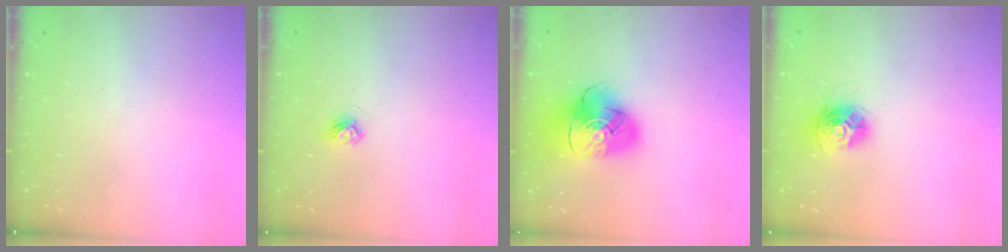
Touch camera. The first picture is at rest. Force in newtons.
{"total": 3.7, "press": 3.6, "slide": 0.4}
{"total": 13.9, "press": 13.8, "slide": 1.7}
{"total": 11.9, "press": 11.9, "slide": 1.0}